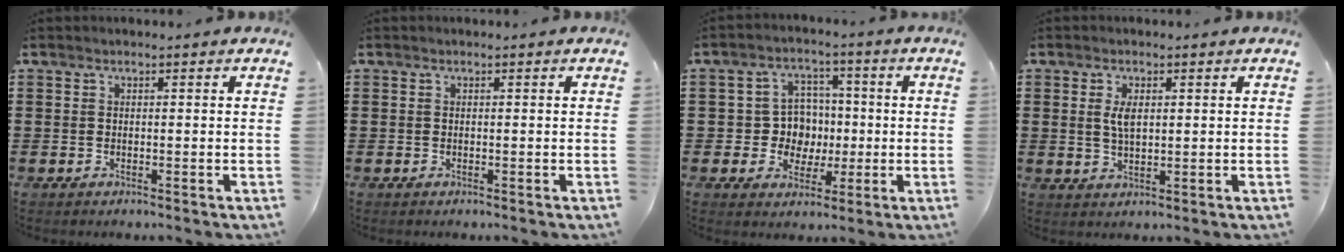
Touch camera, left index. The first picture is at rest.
{"total": 0.0}
{"total": 6.7, "force": [-0.2, 6.3, 2.4], "torque": [-0.062, 0.018, -0.004]}
{"total": 3.2, "force": [0.9, 1.3, 2.8], "torque": [-0.060, 0.006, 0.014]}